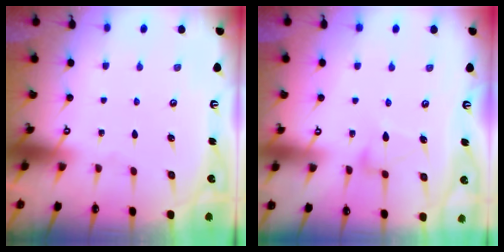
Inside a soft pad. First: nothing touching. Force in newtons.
{"total": 6.0, "press": 6.0, "slide": 0.4}